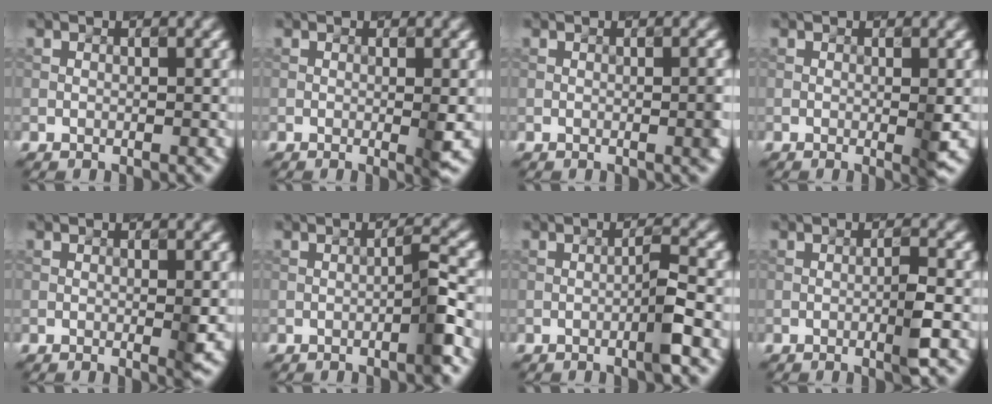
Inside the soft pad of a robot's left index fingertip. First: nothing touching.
{"total": 2.1, "force": [-0.3, 0.3, 2.0], "torque": [-0.031, -0.003, -0.006]}
{"total": 1.6, "force": [-0.4, 0.3, 1.6], "torque": [-0.019, 0.005, -0.006]}
{"total": 2.1, "force": [-0.3, 0.3, 2.0], "torque": [-0.031, -0.002, -0.005]}
{"total": 1.6, "force": [-0.2, 0.2, 1.6], "torque": [-0.027, -0.002, -0.004]}
{"total": 2.8, "force": [-1.1, 0.2, 2.6], "torque": [-0.037, 0.013, -0.027]}
{"total": 2.6, "force": [-1.0, 0.1, 2.4], "torque": [-0.037, 0.011, -0.026]}
{"total": 2.5, "force": [-0.7, 0.3, 2.3], "torque": [-0.035, 0.008, -0.018]}